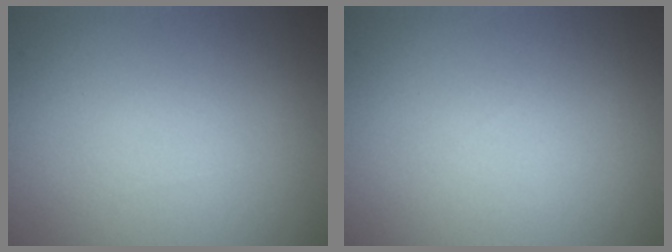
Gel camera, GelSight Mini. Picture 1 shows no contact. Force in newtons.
{"total": 0.0}